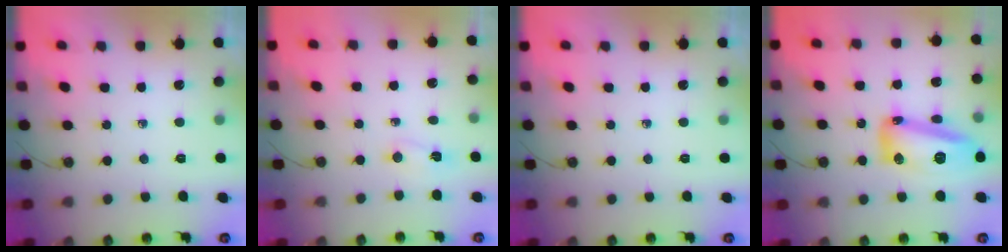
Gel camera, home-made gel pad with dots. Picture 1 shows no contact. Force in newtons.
{"total": 2.4, "press": 2.4, "slide": 0.5}
{"total": 0.0}
{"total": 14.7, "press": 14.6, "slide": 1.8}